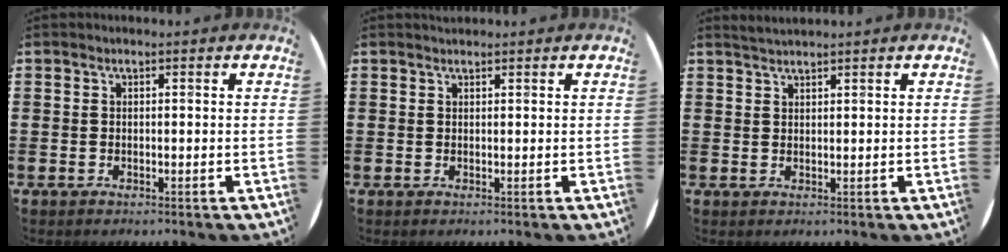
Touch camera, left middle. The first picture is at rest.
{"total": 0.6, "force": [0.6, 0.0, -0.1], "torque": [0.001, 0.001, 0.012]}
{"total": 1.3, "force": [1.3, -0.1, 0.1], "torque": [-0.004, -0.001, 0.026]}